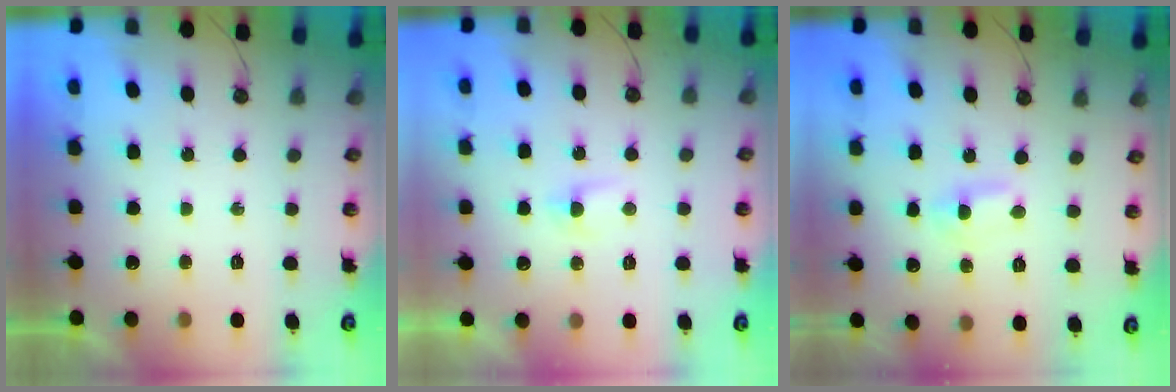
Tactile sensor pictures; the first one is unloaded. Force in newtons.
{"total": 2.2, "press": 2.2, "slide": 0.3}
{"total": 1.3, "press": 1.1, "slide": 0.7}